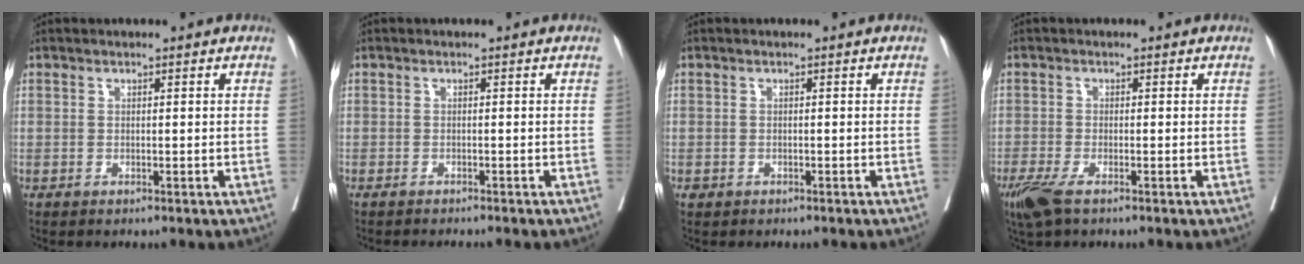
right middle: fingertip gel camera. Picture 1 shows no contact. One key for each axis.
{"total": 4.0, "fx": -3.6, "fy": 0.3, "fz": 1.6, "tx": -0.018, "ty": -0.005, "tz": -0.049}
{"total": 0.7, "fx": -0.5, "fy": 0.5, "fz": 0.2, "tx": -0.008, "ty": 0.002, "tz": -0.006}
{"total": 4.0, "fx": -2.6, "fy": 0.9, "fz": 2.9, "tx": -0.061, "ty": -0.012, "tz": -0.049}